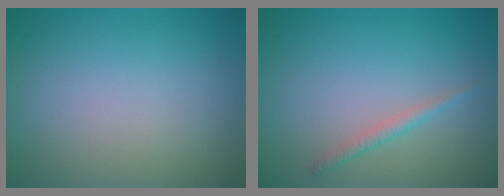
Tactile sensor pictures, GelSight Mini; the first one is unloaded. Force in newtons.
{"total": 1.2, "press": 1.1, "slide": 0.0}